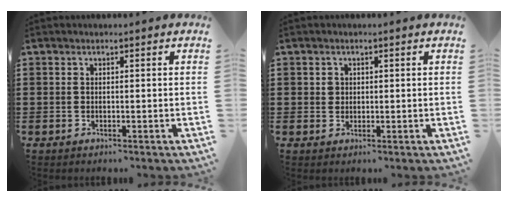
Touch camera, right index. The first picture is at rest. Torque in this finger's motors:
{"motor_torque": [1.07, 1.07, 0.00, 0.00]}